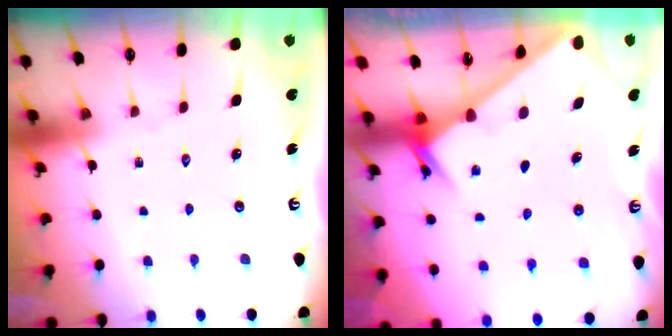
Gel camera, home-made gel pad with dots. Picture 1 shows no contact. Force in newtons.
{"total": 2.5, "press": 2.5, "slide": 0.3}